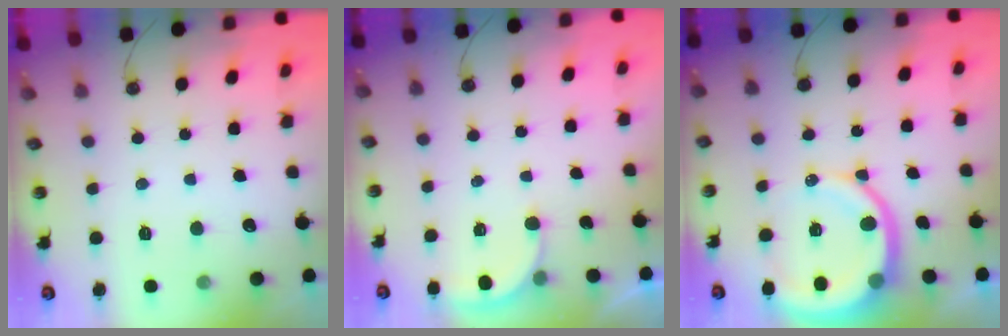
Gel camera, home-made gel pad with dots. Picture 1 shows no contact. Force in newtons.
{"total": 2.0, "press": 2.0, "slide": 0.1}
{"total": 12.0, "press": 11.9, "slide": 1.6}